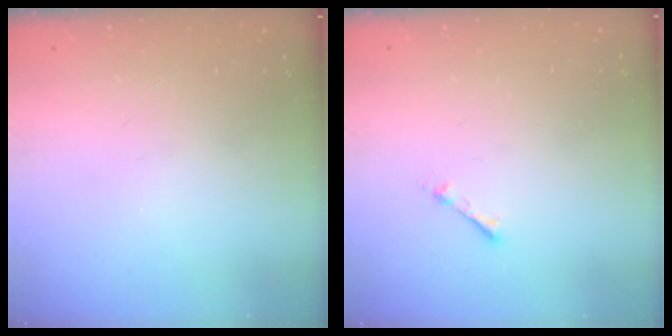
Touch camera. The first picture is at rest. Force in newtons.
{"total": 1.7, "press": 1.7, "slide": 0.2}